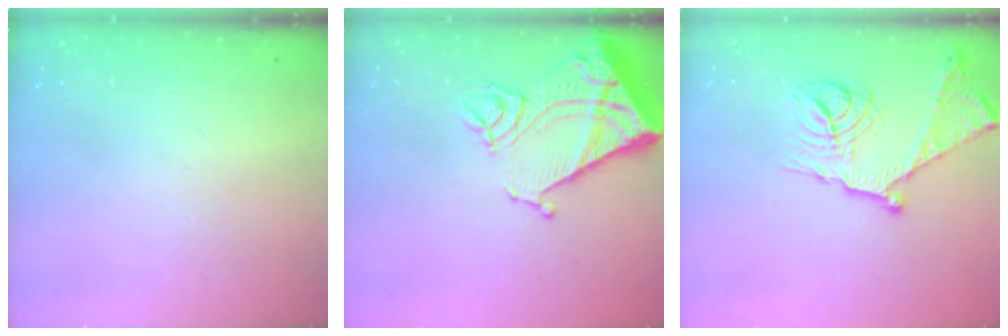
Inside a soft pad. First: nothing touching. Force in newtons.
{"total": 18.4, "press": 18.3, "slide": 2.2}
{"total": 19.7, "press": 19.6, "slide": 1.7}